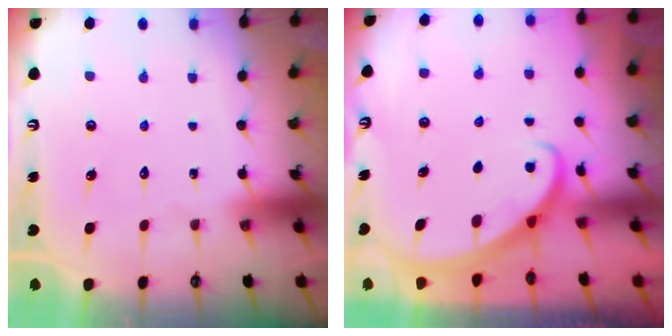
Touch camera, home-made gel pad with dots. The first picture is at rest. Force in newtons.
{"total": 2.9, "press": 2.9, "slide": 0.2}